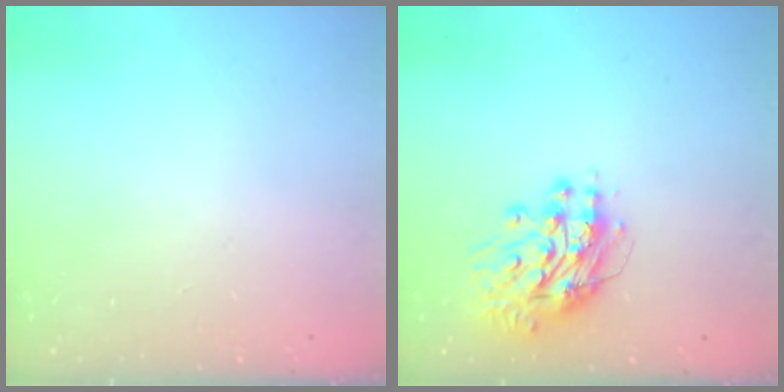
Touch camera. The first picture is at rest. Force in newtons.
{"total": 12.5, "press": 12.4, "slide": 1.2}